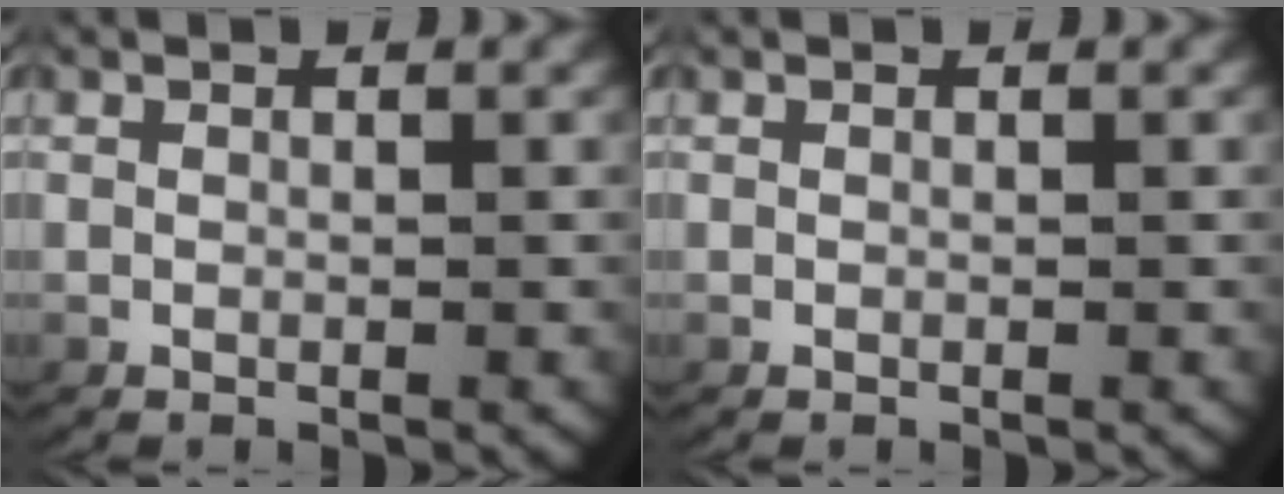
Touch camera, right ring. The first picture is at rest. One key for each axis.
{"total": 0.0}